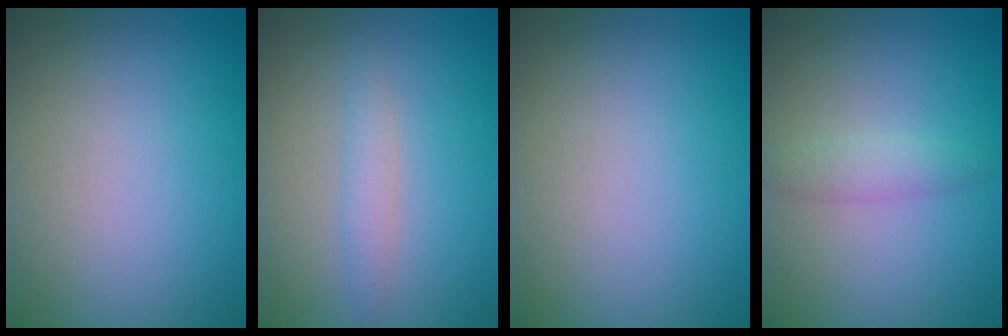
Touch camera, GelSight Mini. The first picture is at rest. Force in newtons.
{"total": 1.6, "press": 1.6, "slide": 0.0}
{"total": 0.0}
{"total": 1.5, "press": 1.5, "slide": 0.0}